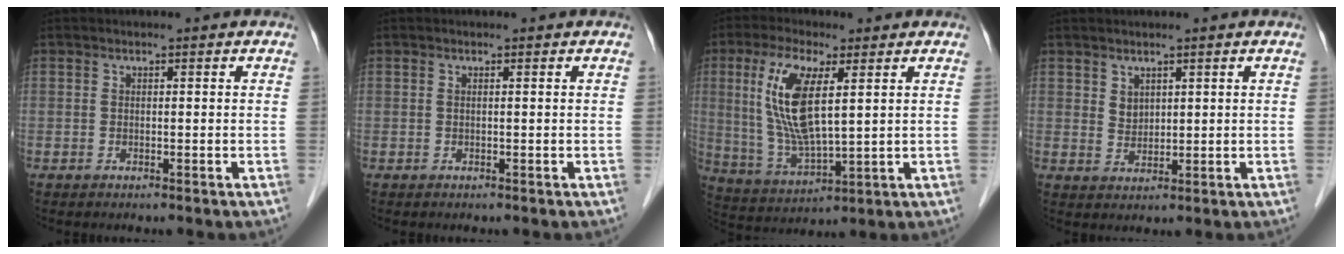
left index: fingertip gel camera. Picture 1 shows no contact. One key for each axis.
{"total": 0.0}
{"total": 11.4, "fx": 3.2, "fy": 2.8, "fz": 10.6, "tx": -0.235, "ty": -0.004, "tz": 0.065}
{"total": 2.3, "fx": 1.4, "fy": 1.7, "fz": 0.8, "tx": -0.018, "ty": -0.001, "tz": 0.032}